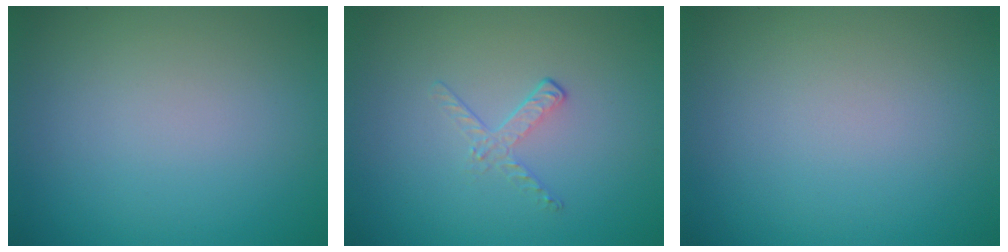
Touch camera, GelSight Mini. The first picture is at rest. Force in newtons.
{"total": 1.2, "press": 0.4, "slide": 1.2}
{"total": 0.0}